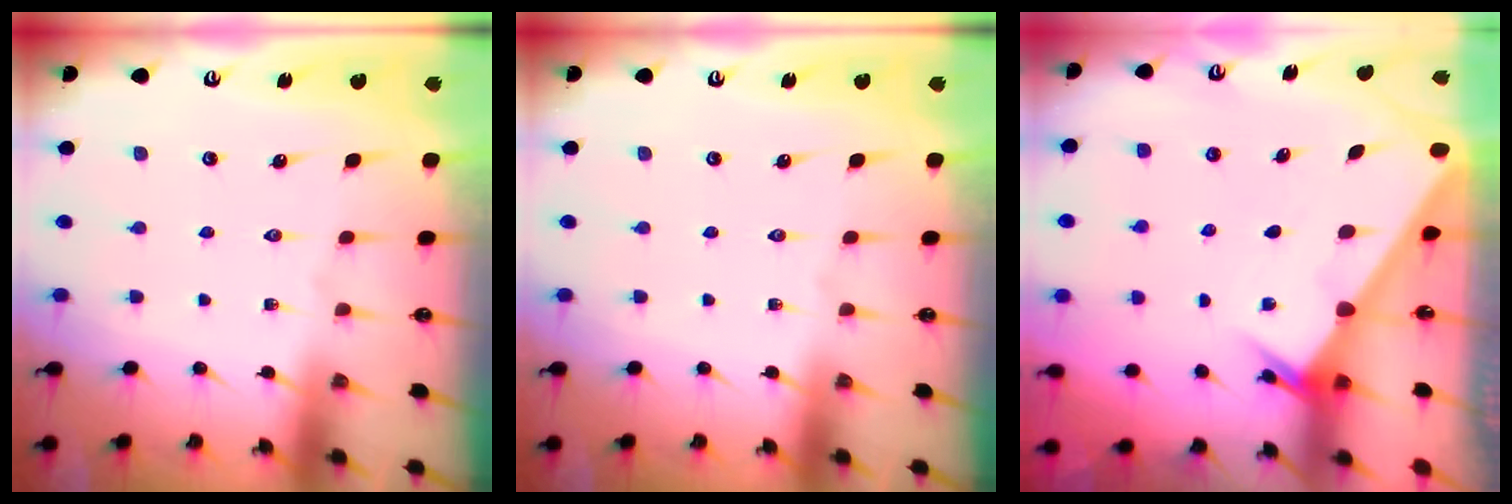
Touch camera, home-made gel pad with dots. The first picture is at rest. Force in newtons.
{"total": 0.0}
{"total": 2.0, "press": 2.0, "slide": 0.1}